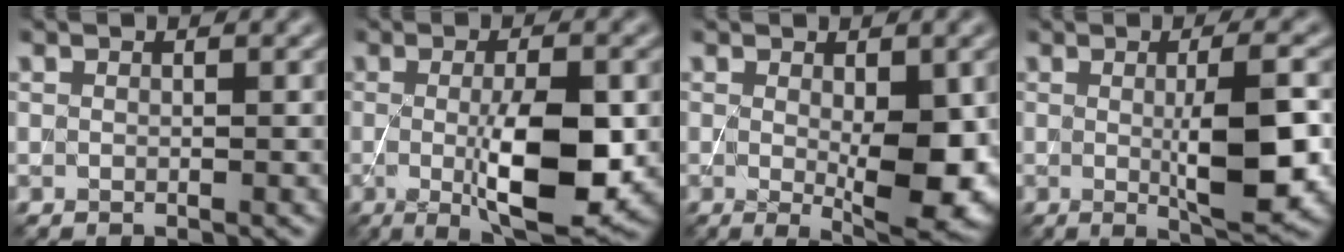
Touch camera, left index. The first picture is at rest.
{"total": 8.0, "force": [-0.9, 2.2, 7.7], "torque": [-0.125, -0.016, -0.009]}
{"total": 6.7, "force": [-0.4, 2.2, 6.3], "torque": [-0.098, -0.018, 0.002]}
{"total": 6.3, "force": [-0.2, 1.3, 6.2], "torque": [-0.094, -0.005, 0.001]}